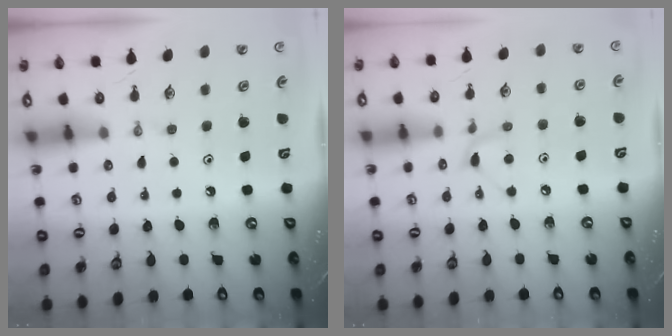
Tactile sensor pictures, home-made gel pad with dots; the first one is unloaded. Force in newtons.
{"total": 6.1, "press": 6.0, "slide": 0.7}